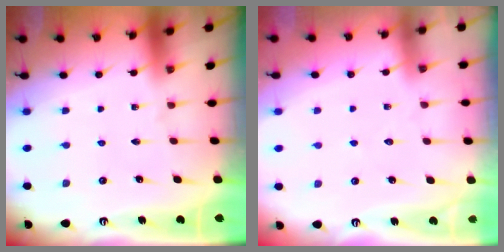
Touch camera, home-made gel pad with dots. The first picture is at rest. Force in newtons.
{"total": 2.5, "press": 2.4, "slide": 0.4}